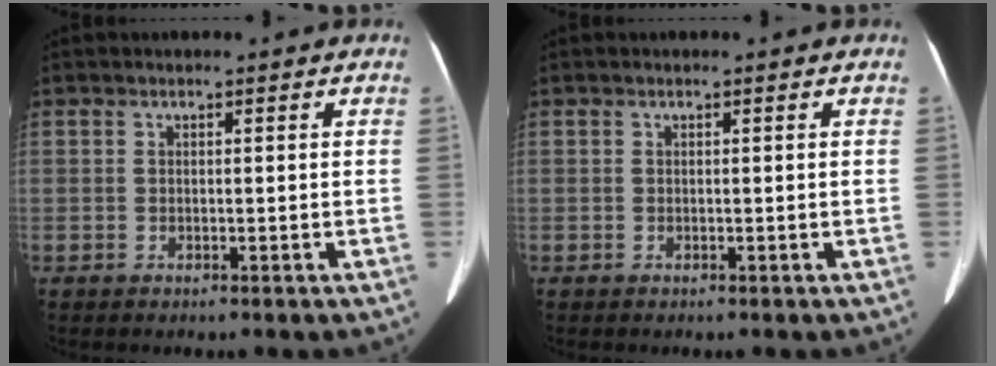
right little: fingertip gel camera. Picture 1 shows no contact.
{"total": 0.0}